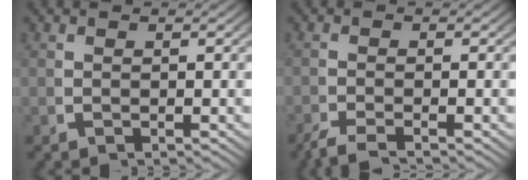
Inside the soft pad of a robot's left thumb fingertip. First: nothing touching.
{"total": 2.4, "force": [-2.2, 0.5, 0.8], "torque": [-0.013, -0.010, -0.039]}